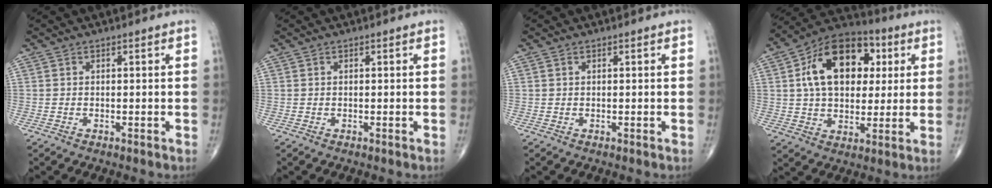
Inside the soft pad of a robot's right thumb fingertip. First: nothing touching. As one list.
[{"total": 0.0}, {"total": 0.0}, {"total": 18.5, "force": [4.6, 12.1, 13.2], "torque": [-0.181, 0.009, 0.071]}]